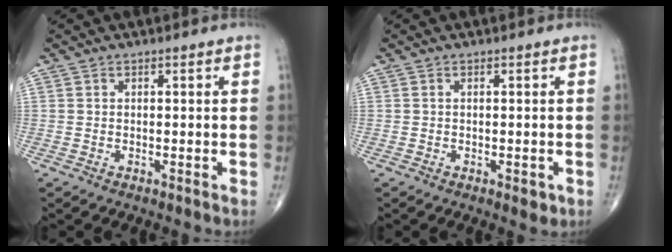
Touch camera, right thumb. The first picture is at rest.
{"total": 2.0, "force": [-0.7, 0.9, 1.6], "torque": [-0.016, -0.001, -0.006]}